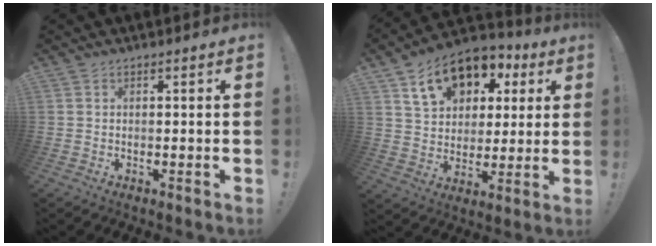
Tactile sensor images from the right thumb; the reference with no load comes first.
{"total": 16.5, "force": [8.2, 11.5, 8.6], "torque": [-0.124, -0.034, 0.152]}